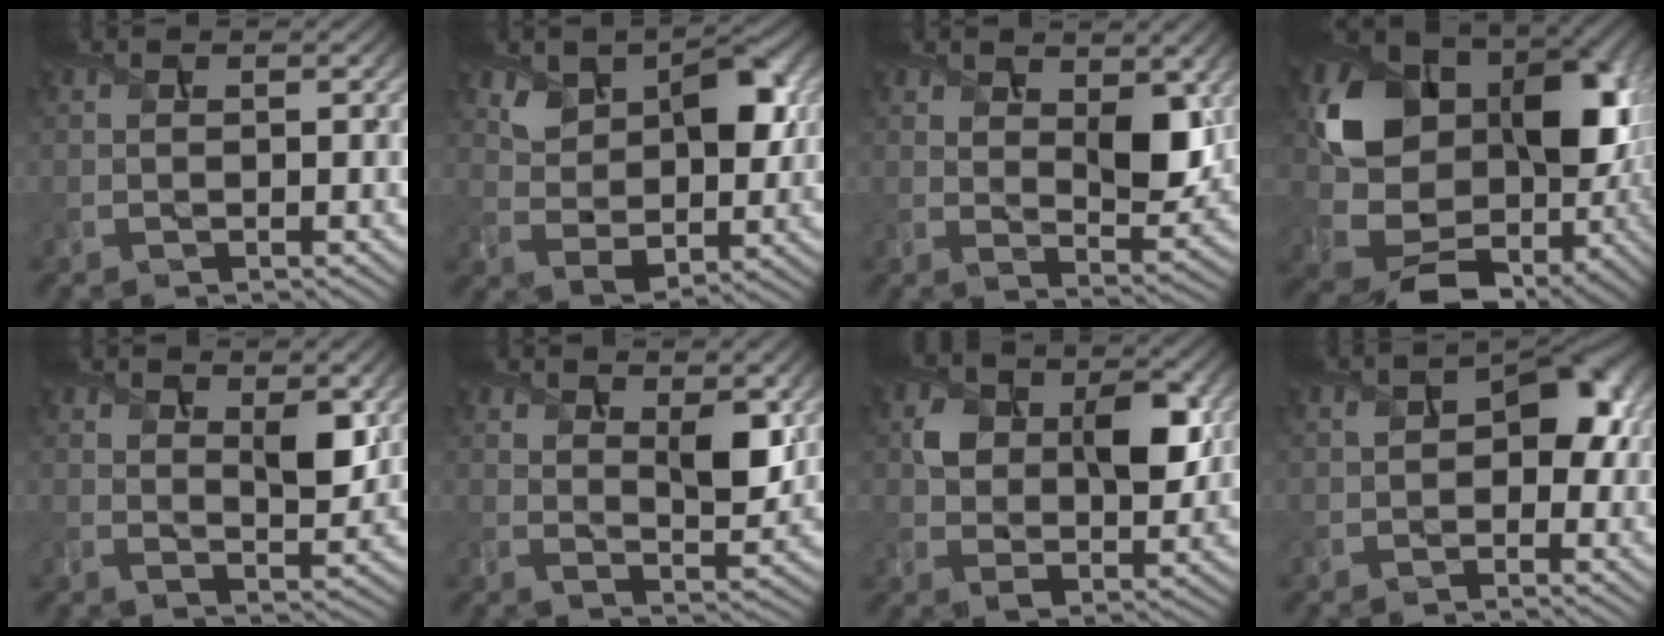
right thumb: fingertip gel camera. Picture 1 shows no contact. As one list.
[{"total": 8.5, "force": [3.3, 5.3, 5.8], "torque": [-0.106, -0.015, 0.065]}, {"total": 7.1, "force": [2.8, 3.6, 5.4], "torque": [-0.093, -0.012, 0.052]}, {"total": 17.9, "force": [1.3, 13.4, 11.7], "torque": [-0.212, -0.035, 0.040]}, {"total": 5.2, "force": [2.7, 2.3, 3.8], "torque": [-0.066, -0.012, 0.052]}, {"total": 6.0, "force": [3.0, 2.7, 4.5], "torque": [-0.078, -0.011, 0.057]}, {"total": 7.8, "force": [1.9, 5.3, 5.4], "torque": [-0.096, -0.008, 0.038]}, {"total": 5.2, "force": [0.2, 3.4, 3.9], "torque": [-0.050, 0.003, -0.002]}]